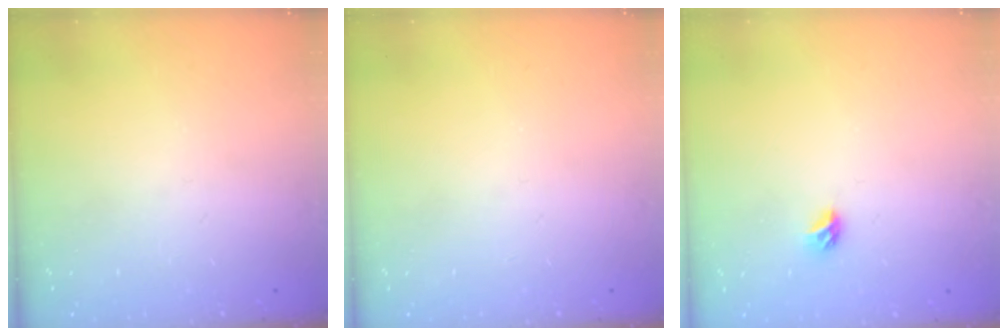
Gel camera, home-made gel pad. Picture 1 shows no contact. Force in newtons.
{"total": 0.0}
{"total": 3.3, "press": 3.2, "slide": 0.8}